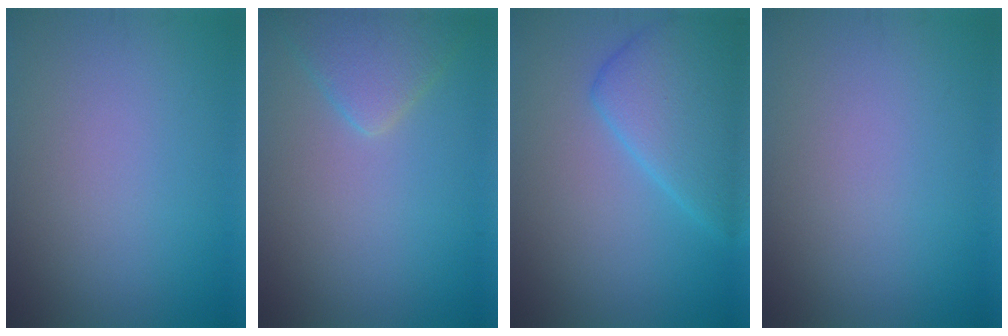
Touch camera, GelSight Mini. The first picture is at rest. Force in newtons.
{"total": 3.3, "press": 3.3, "slide": 0.3}
{"total": 6.2, "press": 6.2, "slide": 0.2}
{"total": 0.0}